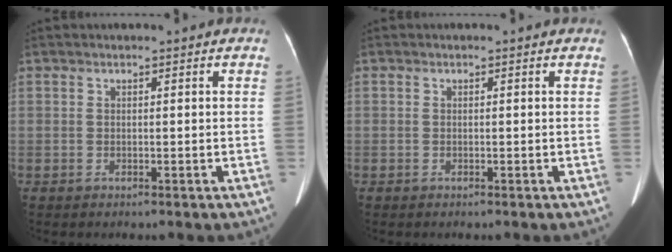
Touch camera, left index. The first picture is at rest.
{"total": 0.0}